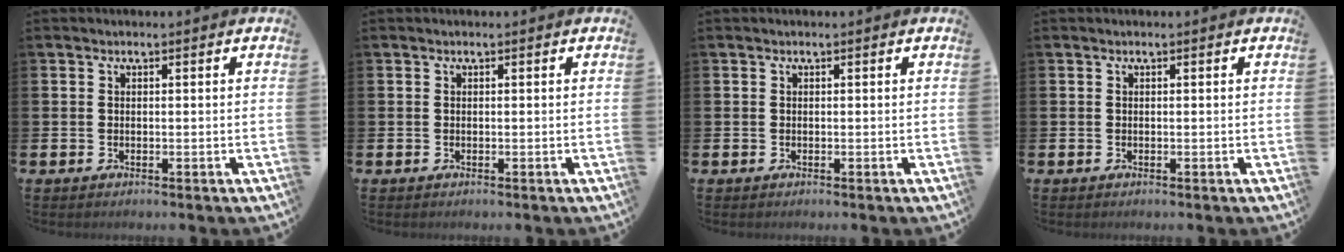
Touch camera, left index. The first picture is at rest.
{"total": 0.0}
{"total": 0.0}
{"total": 0.0}